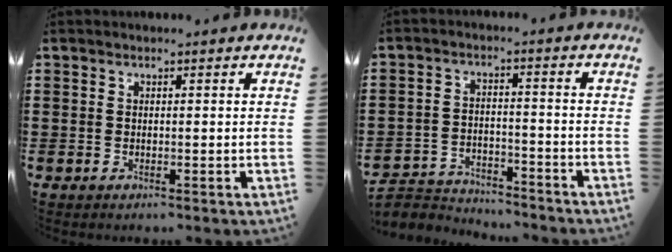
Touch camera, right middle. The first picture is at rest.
{"total": 3.8, "force": [-3.7, 0.8, 0.2], "torque": [-0.016, 0.004, -0.082]}